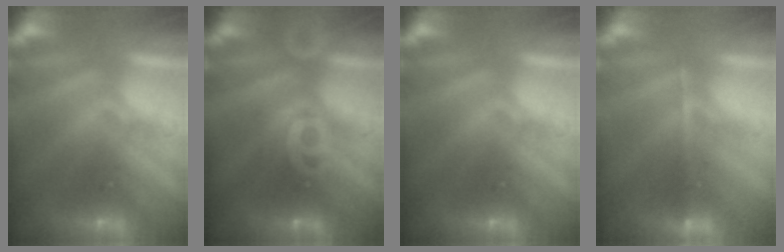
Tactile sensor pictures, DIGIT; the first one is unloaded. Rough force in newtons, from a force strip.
{"total": 3.4}
{"total": 0.0}
{"total": 1.6}